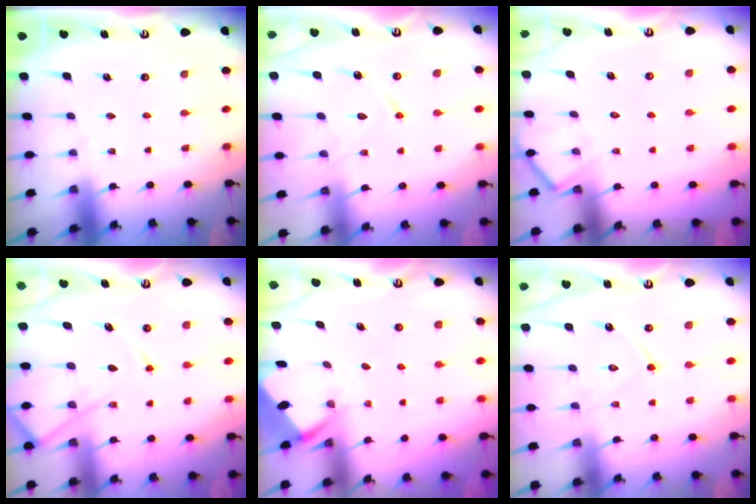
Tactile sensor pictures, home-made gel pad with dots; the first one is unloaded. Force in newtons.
{"total": 10.5, "press": 10.5, "slide": 1.1}
{"total": 7.1, "press": 7.1, "slide": 0.7}
{"total": 11.7, "press": 11.6, "slide": 1.2}
{"total": 2.6, "press": 2.6, "slide": 0.3}
{"total": 11.2, "press": 11.2, "slide": 1.0}